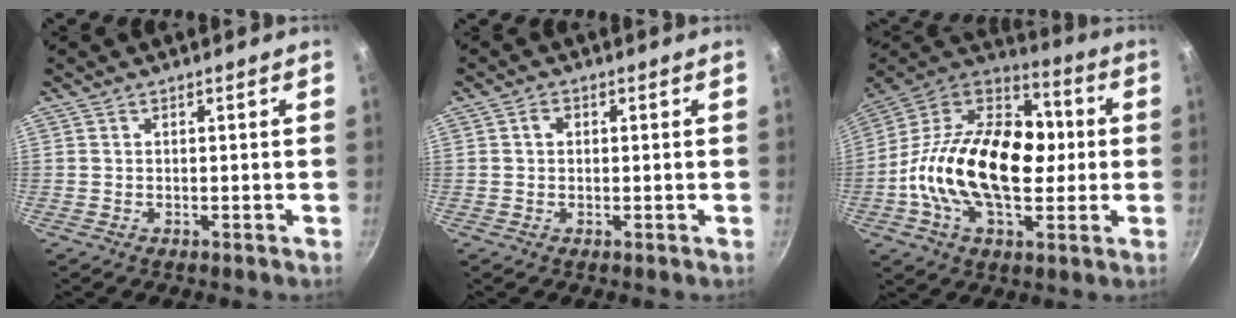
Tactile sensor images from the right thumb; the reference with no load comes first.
{"total": 1.5, "force": [0.3, 1.2, 0.9], "torque": [-0.013, 0.005, 0.003]}
{"total": 26.8, "force": [-1.4, 16.5, 21.0], "torque": [-0.337, 0.040, -0.042]}